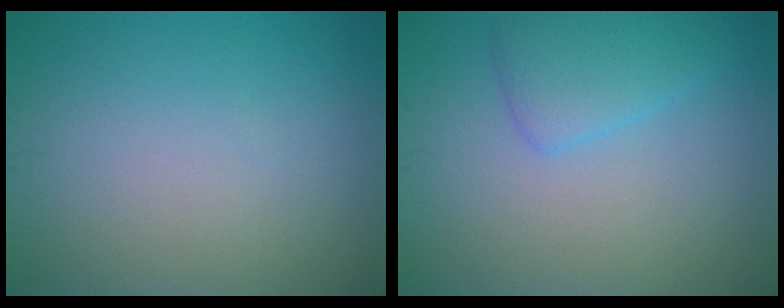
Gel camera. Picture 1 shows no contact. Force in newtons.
{"total": 2.8, "press": 2.8, "slide": 0.2}